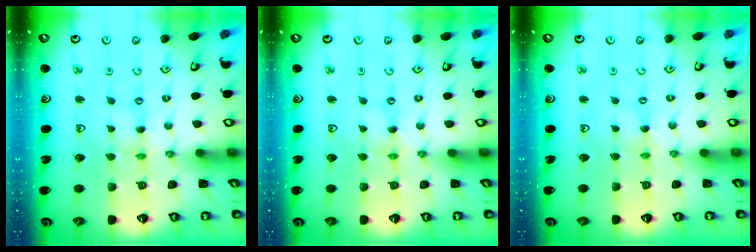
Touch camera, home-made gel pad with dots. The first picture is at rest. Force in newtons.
{"total": 0.0}
{"total": 0.0}